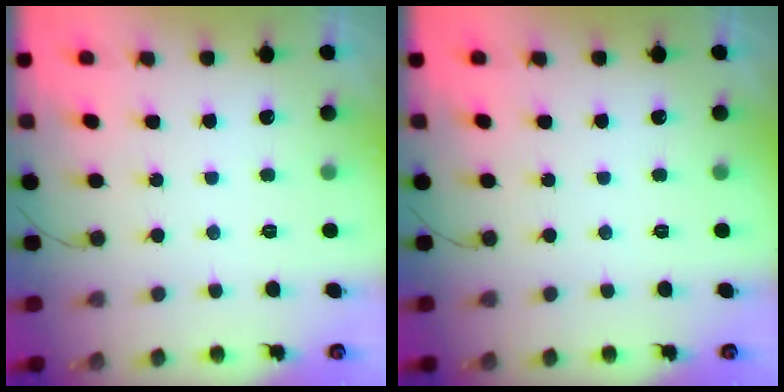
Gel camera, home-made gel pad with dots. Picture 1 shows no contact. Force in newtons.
{"total": 0.0}